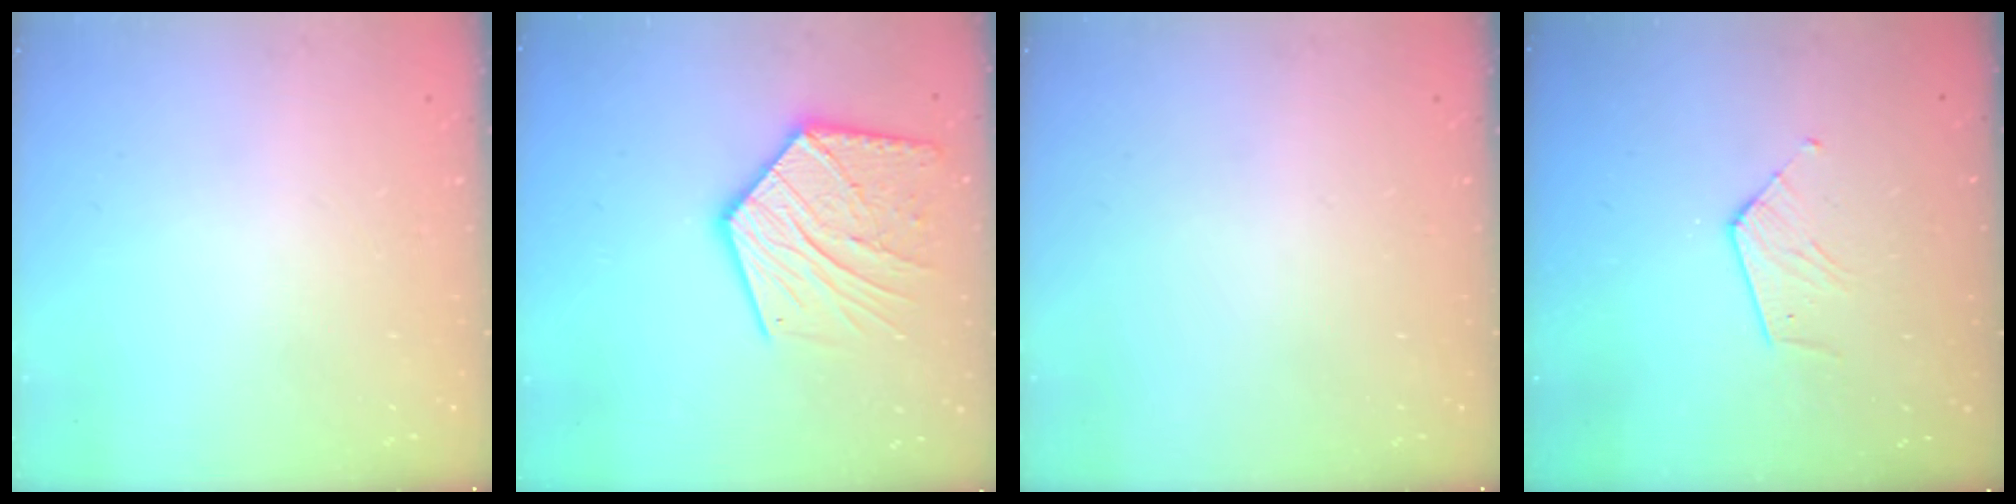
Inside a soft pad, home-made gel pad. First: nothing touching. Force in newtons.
{"total": 19.3, "press": 19.3, "slide": 1.1}
{"total": 0.0}
{"total": 6.0, "press": 5.9, "slide": 0.6}